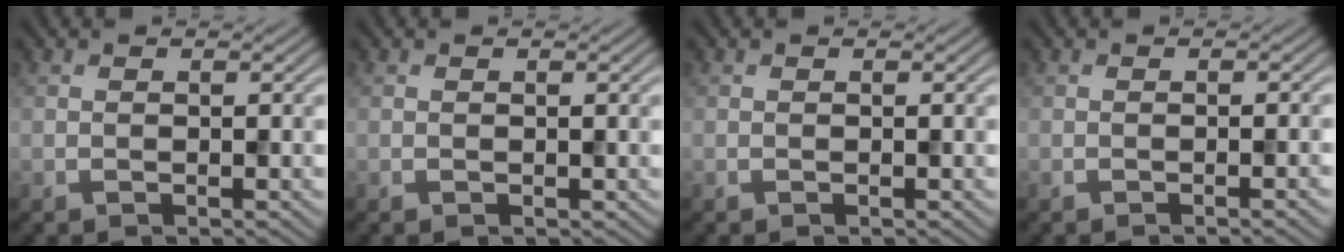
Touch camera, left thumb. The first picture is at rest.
{"total": 0.0}
{"total": 0.0}
{"total": 1.3, "force": [-0.4, 0.2, 1.2], "torque": [-0.012, 0.004, -0.010]}